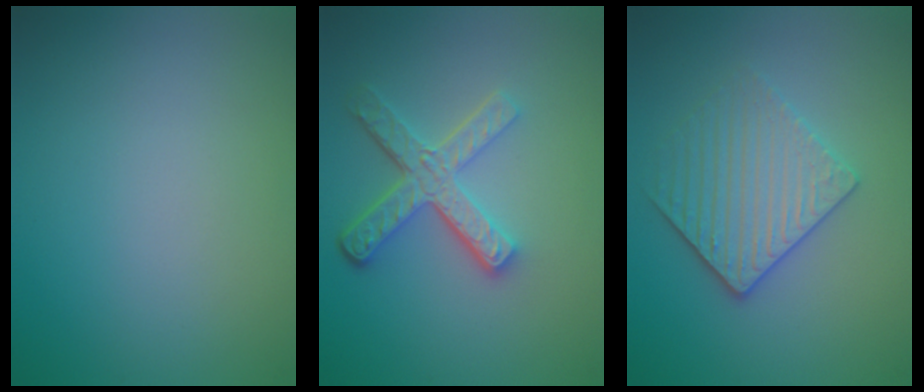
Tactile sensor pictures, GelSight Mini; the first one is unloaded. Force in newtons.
{"total": 4.7, "press": 3.4, "slide": 3.2}
{"total": 3.6, "press": 3.3, "slide": 1.4}